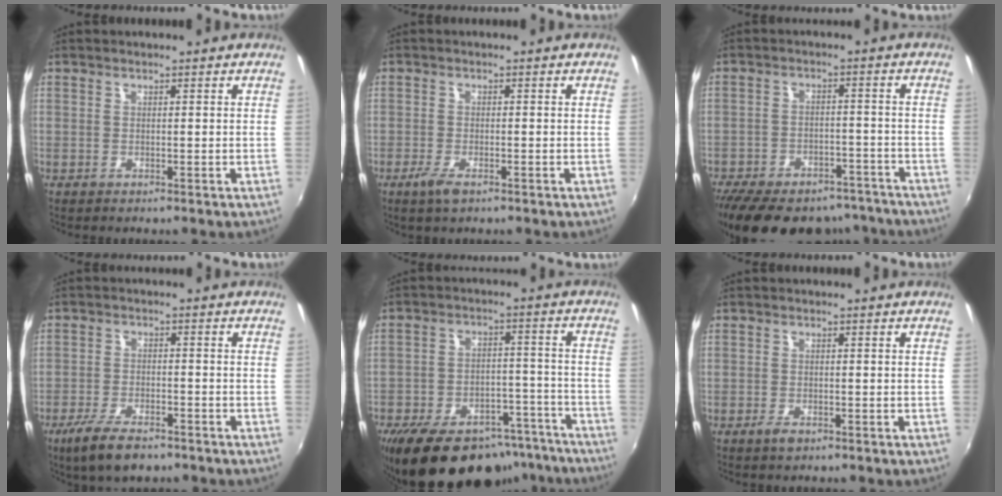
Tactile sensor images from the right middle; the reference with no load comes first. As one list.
[{"total": 3.3, "force": [-2.0, 1.1, 2.3], "torque": [-0.055, -0.009, -0.040]}, {"total": 22.6, "force": [-18.3, 9.7, 9.1], "torque": [-0.199, 0.012, -0.240]}, {"total": 8.3, "force": [-5.9, 2.9, 5.1], "torque": [-0.126, -0.018, -0.105]}, {"total": 22.6, "force": [-17.6, 10.2, 9.9], "torque": [-0.188, 0.018, -0.229]}, {"total": 1.9, "force": [-1.2, 0.8, 1.2], "torque": [-0.024, -0.005, -0.023]}]